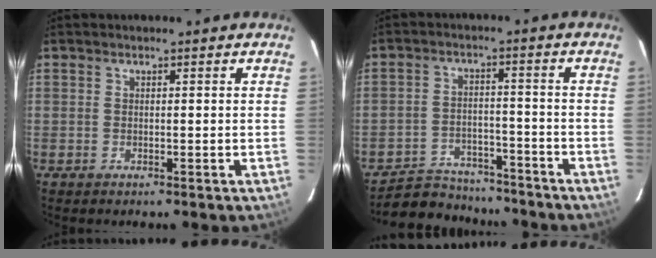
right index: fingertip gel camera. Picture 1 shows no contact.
{"total": 12.5, "force": [-11.2, 4.8, 2.8], "torque": [-0.078, 0.015, -0.159]}